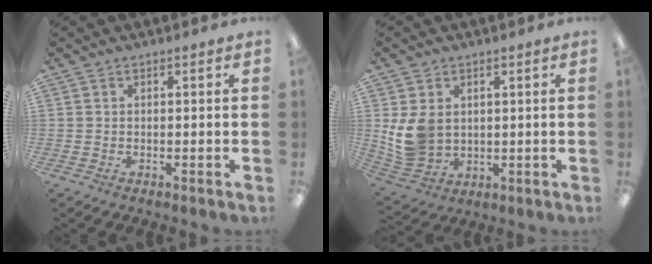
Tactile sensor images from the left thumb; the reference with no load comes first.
{"total": 9.2, "force": [1.8, 7.4, 5.1], "torque": [-0.120, 0.008, 0.040]}